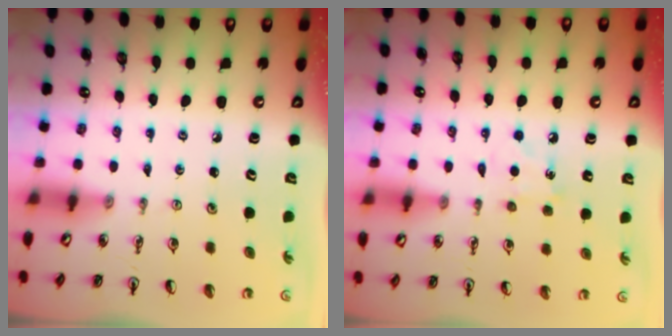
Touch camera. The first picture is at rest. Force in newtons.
{"total": 6.4, "press": 6.3, "slide": 0.9}